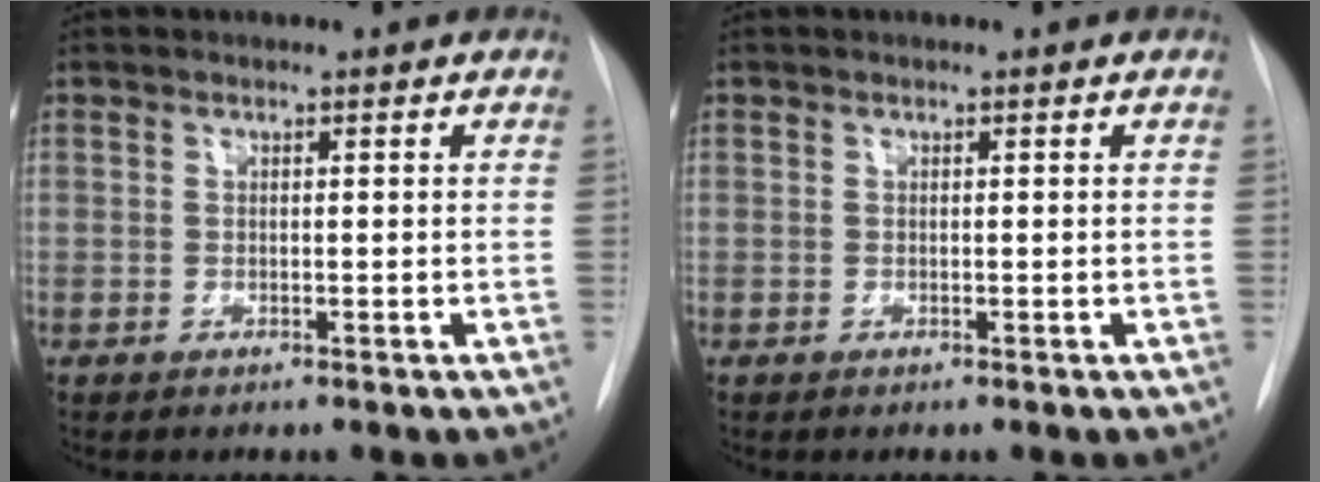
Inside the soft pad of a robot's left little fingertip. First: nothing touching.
{"total": 0.0}